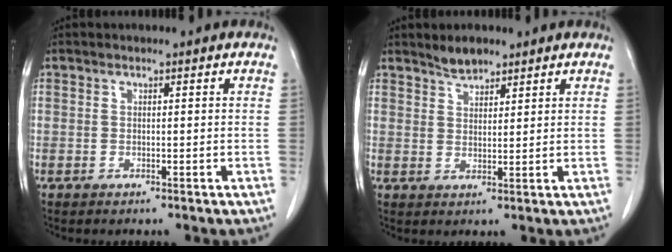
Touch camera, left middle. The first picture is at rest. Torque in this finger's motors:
{"motor_torque": [0.09, -0.09, -0.02, 0.00]}